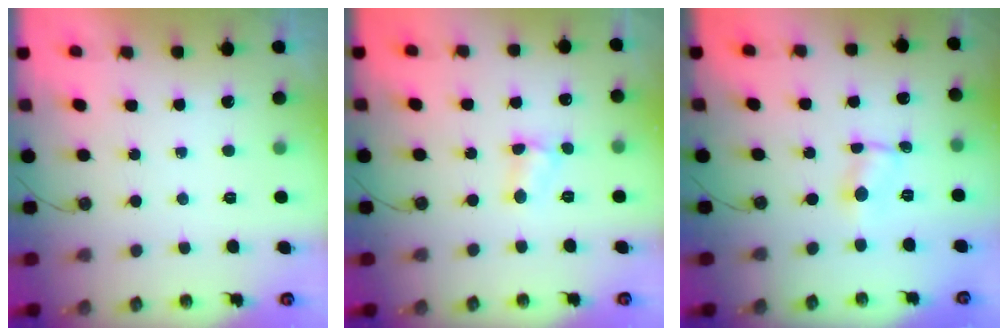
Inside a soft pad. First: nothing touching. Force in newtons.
{"total": 4.0, "press": 4.0, "slide": 0.5}
{"total": 0.7, "press": 0.6, "slide": 0.1}